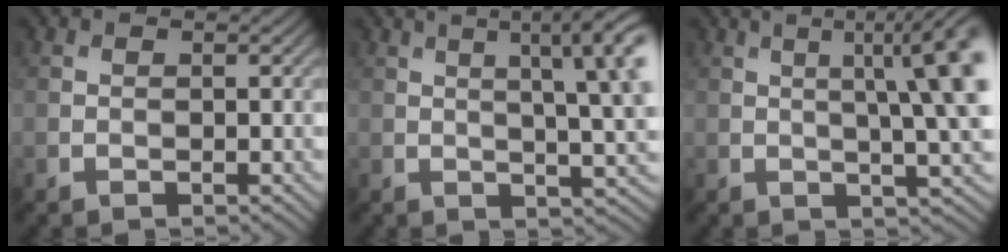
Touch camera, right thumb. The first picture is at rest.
{"total": 11.8, "force": [3.5, 3.3, 10.8], "torque": [-0.113, 0.036, 0.041]}
{"total": 11.6, "force": [2.1, 2.8, 11.0], "torque": [-0.118, 0.027, 0.027]}